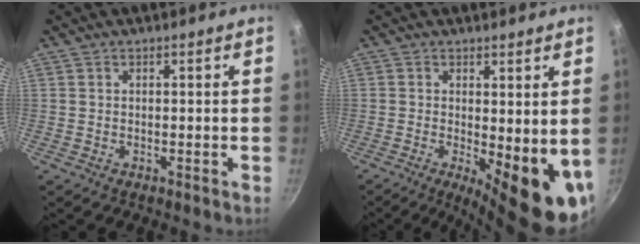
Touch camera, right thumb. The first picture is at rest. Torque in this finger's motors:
{"motor_torque": [-0.03, 1.15, 0.28, -0.12, 0.16]}